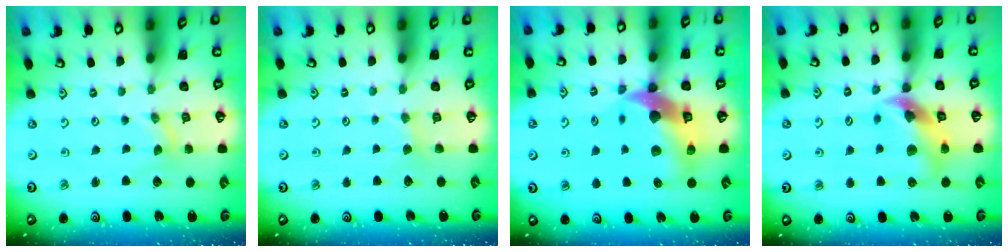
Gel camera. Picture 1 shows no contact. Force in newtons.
{"total": 2.0, "press": 2.0, "slide": 0.3}
{"total": 14.1, "press": 14.0, "slide": 2.1}
{"total": 11.6, "press": 11.5, "slide": 1.7}